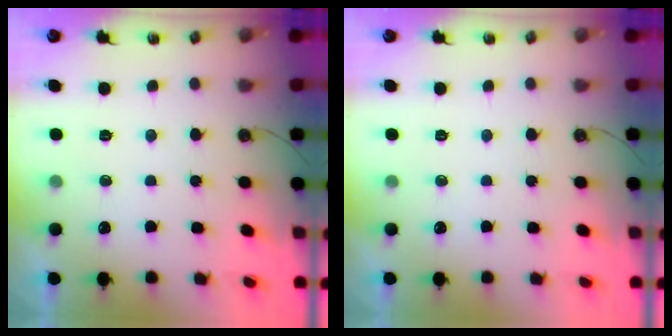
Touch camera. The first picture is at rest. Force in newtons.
{"total": 0.0}